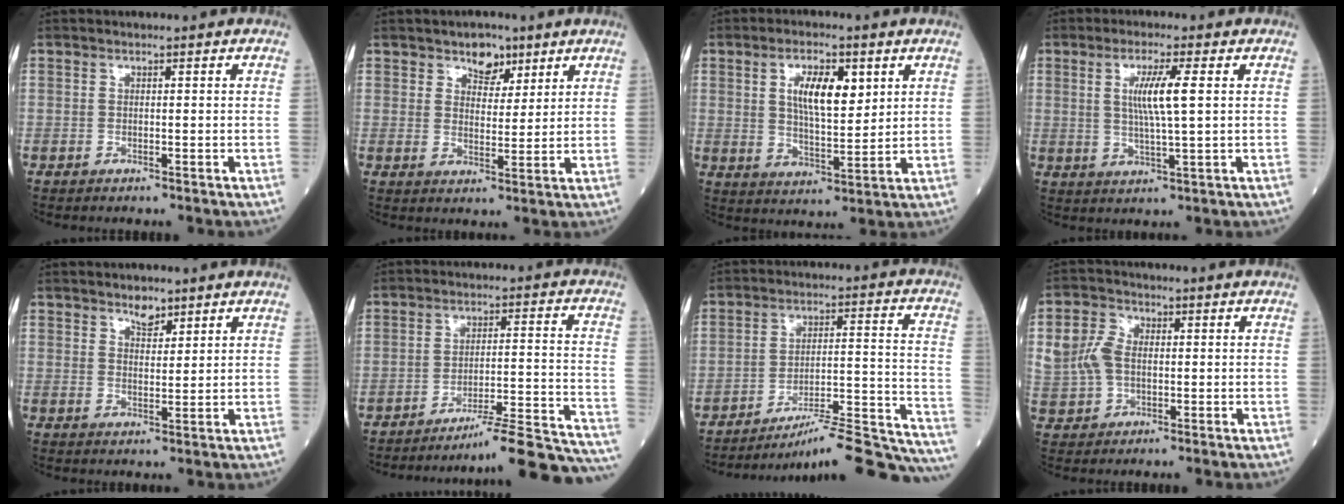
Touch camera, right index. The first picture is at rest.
{"total": 4.6, "force": [3.1, 2.7, 2.1], "torque": [-0.024, 0.003, 0.050]}
{"total": 8.2, "force": [2.9, 2.8, 7.2], "torque": [-0.128, 0.004, 0.054]}
{"total": 6.2, "force": [1.4, -0.1, 6.0], "torque": [-0.118, -0.003, 0.027]}
{"total": 2.8, "force": [2.2, 1.2, 1.2], "torque": [-0.022, -0.003, 0.037]}
{"total": 19.3, "force": [-18.4, -1.6, 5.5], "torque": [-0.028, 0.006, -0.249]}
{"total": 20.6, "force": [-18.0, 0.8, 9.9], "torque": [-0.075, 0.028, -0.257]}
{"total": 6.2, "force": [0.1, 4.7, 4.1], "torque": [-0.104, 0.011, 0.005]}